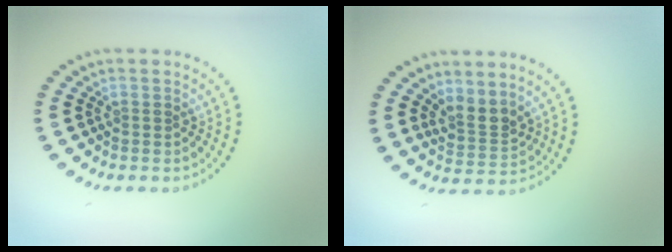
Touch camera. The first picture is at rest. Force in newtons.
{"total": 2.6, "press": 1.8, "slide": 1.9}